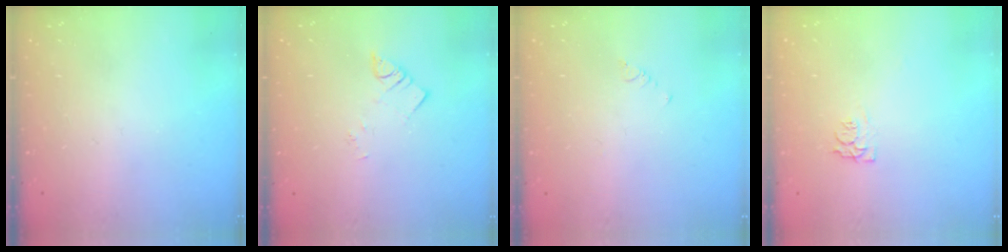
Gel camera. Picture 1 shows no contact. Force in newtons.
{"total": 2.2, "press": 2.2, "slide": 0.2}
{"total": 0.7, "press": 0.6, "slide": 0.2}
{"total": 5.0, "press": 4.9, "slide": 0.5}